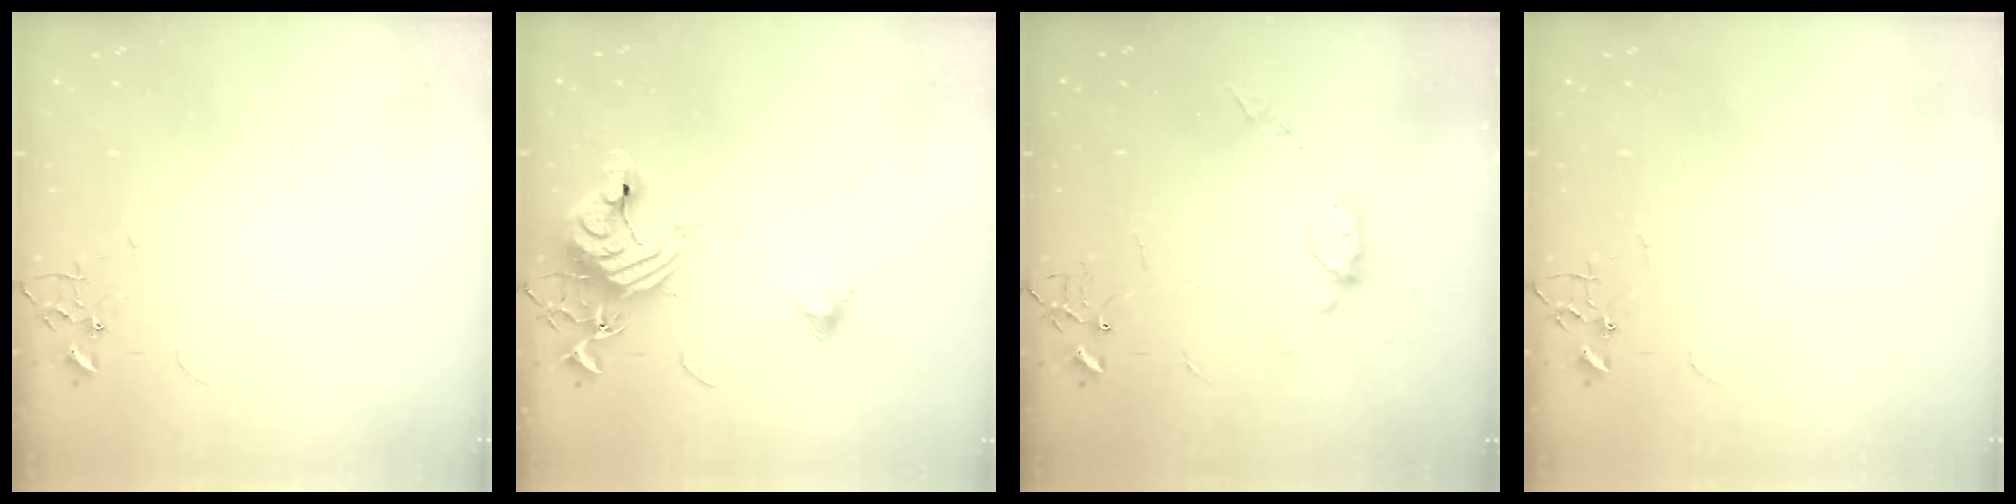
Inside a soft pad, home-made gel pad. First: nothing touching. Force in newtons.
{"total": 13.7, "press": 13.6, "slide": 1.7}
{"total": 7.2, "press": 7.1, "slide": 0.6}
{"total": 0.0}